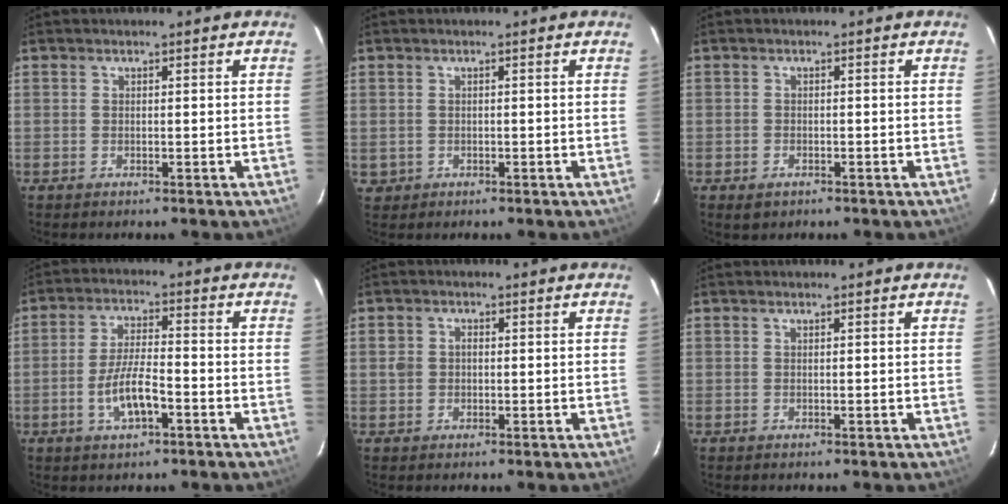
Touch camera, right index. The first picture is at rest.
{"total": 1.9, "force": [-0.1, 1.9, 0.2], "torque": [-0.003, 0.001, 0.001]}
{"total": 2.1, "force": [-1.2, 1.5, 0.8], "torque": [-0.015, -0.003, -0.018]}
{"total": 7.5, "force": [-3.1, 2.2, 6.5], "torque": [-0.130, -0.001, -0.055]}
{"total": 2.3, "force": [-0.2, 2.1, 0.9], "torque": [-0.017, 0.007, -0.005]}
{"total": 0.0}